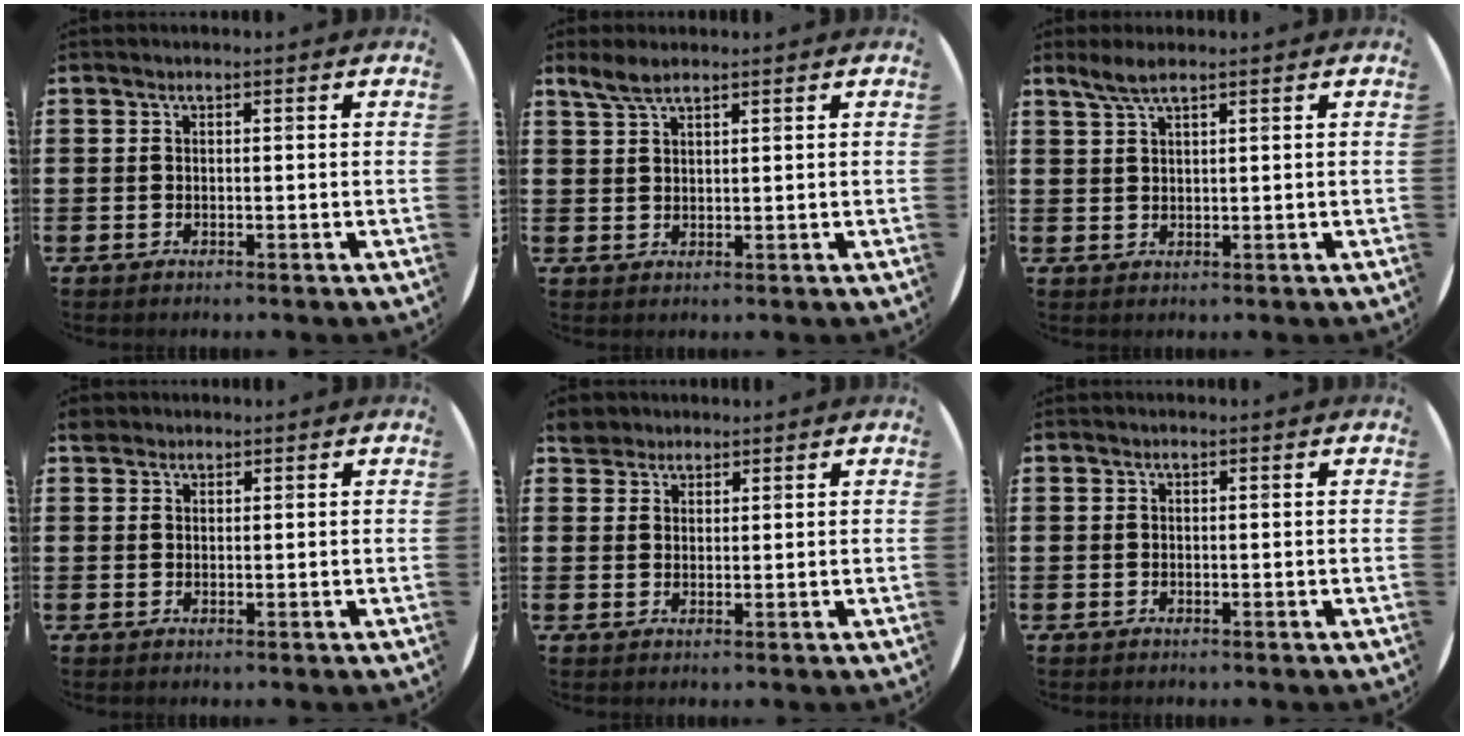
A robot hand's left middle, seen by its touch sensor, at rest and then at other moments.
{"total": 3.1, "force": [2.5, 0.8, 1.7], "torque": [-0.037, 0.003, 0.046]}
{"total": 2.8, "force": [2.1, 0.4, 1.8], "torque": [-0.038, 0.003, 0.038]}
{"total": 1.3, "force": [1.2, 0.6, 0.1], "torque": [0.004, 0.000, 0.021]}
{"total": 3.0, "force": [2.7, 1.3, 0.3], "torque": [-0.006, 0.001, 0.052]}
{"total": 0.0}